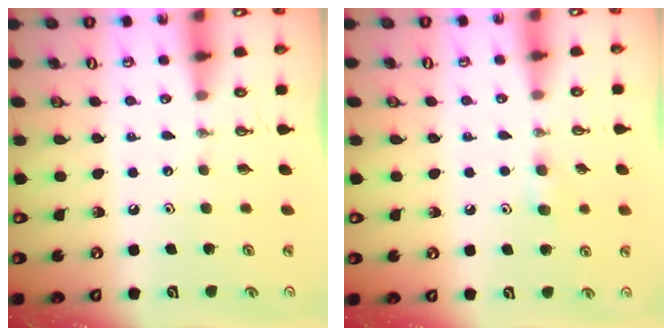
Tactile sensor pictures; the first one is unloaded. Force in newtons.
{"total": 4.1, "press": 4.0, "slide": 1.2}